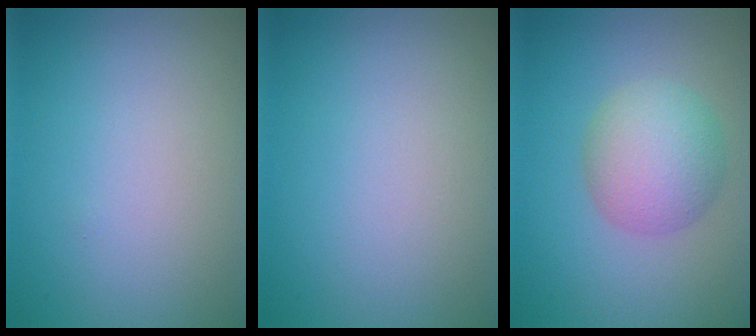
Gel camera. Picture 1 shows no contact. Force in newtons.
{"total": 0.0}
{"total": 5.0, "press": 5.0, "slide": 0.3}